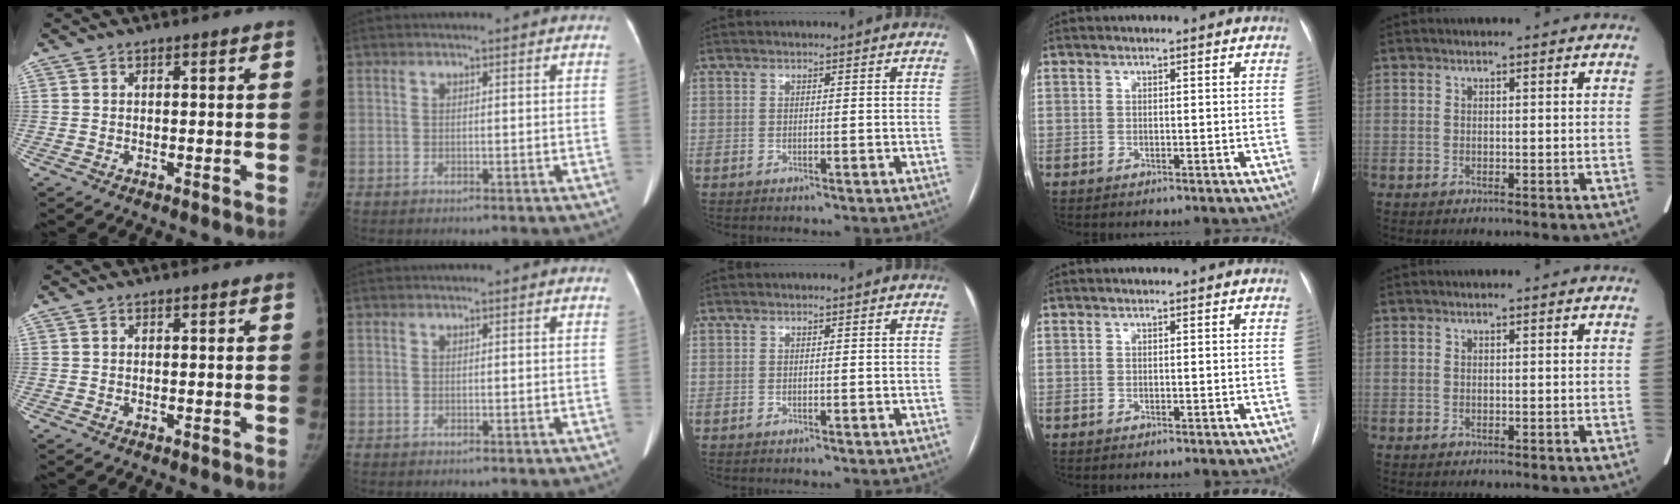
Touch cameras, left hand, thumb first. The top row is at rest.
{}